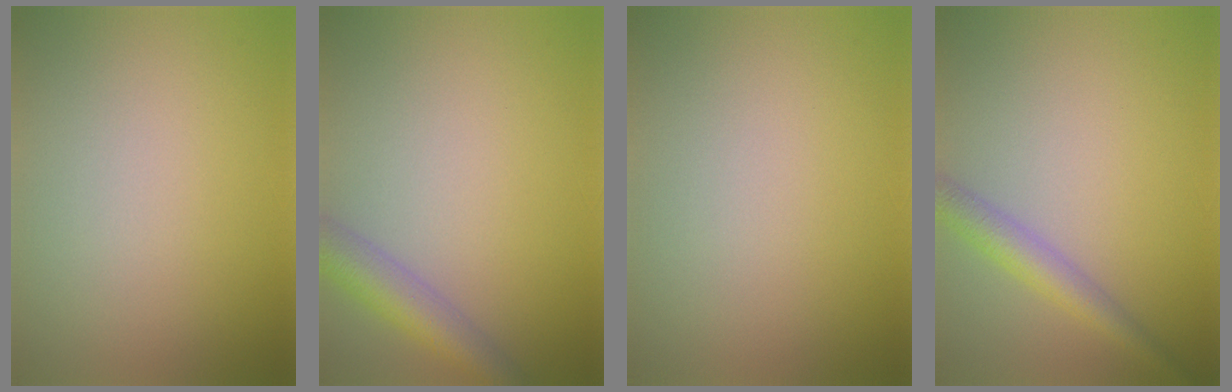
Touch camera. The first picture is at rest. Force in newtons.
{"total": 4.0, "press": 4.0, "slide": 0.2}
{"total": 0.0}
{"total": 3.0, "press": 3.0, "slide": 0.1}